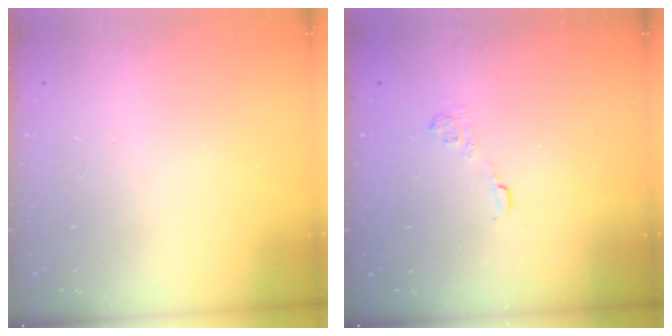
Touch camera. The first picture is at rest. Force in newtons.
{"total": 3.6, "press": 3.4, "slide": 1.2}